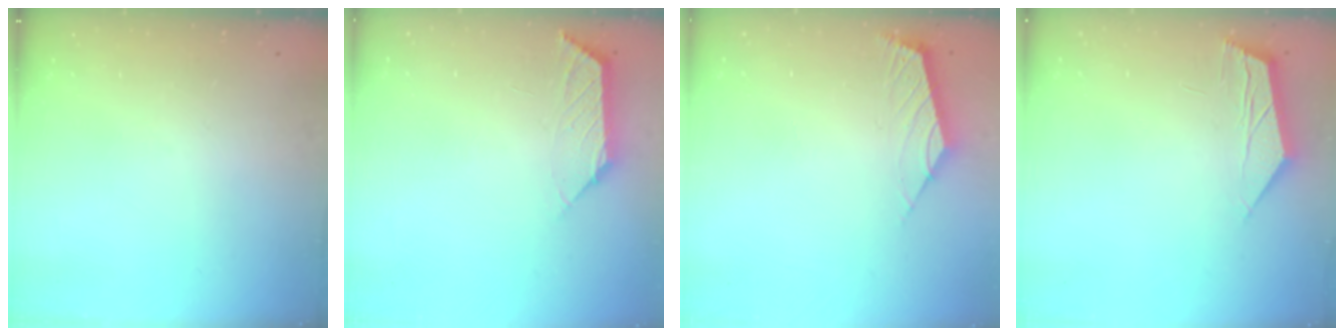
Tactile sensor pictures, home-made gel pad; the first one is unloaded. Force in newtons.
{"total": 2.8, "press": 2.8, "slide": 0.3}
{"total": 2.6, "press": 2.5, "slide": 0.6}
{"total": 4.5, "press": 4.5, "slide": 0.0}